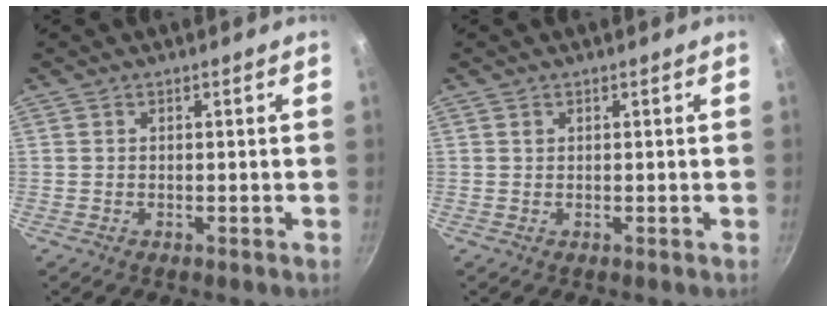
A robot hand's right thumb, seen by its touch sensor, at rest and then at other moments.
{"total": 0.6, "force": [0.3, 0.5, 0.2], "torque": [-0.002, 0.001, 0.005]}